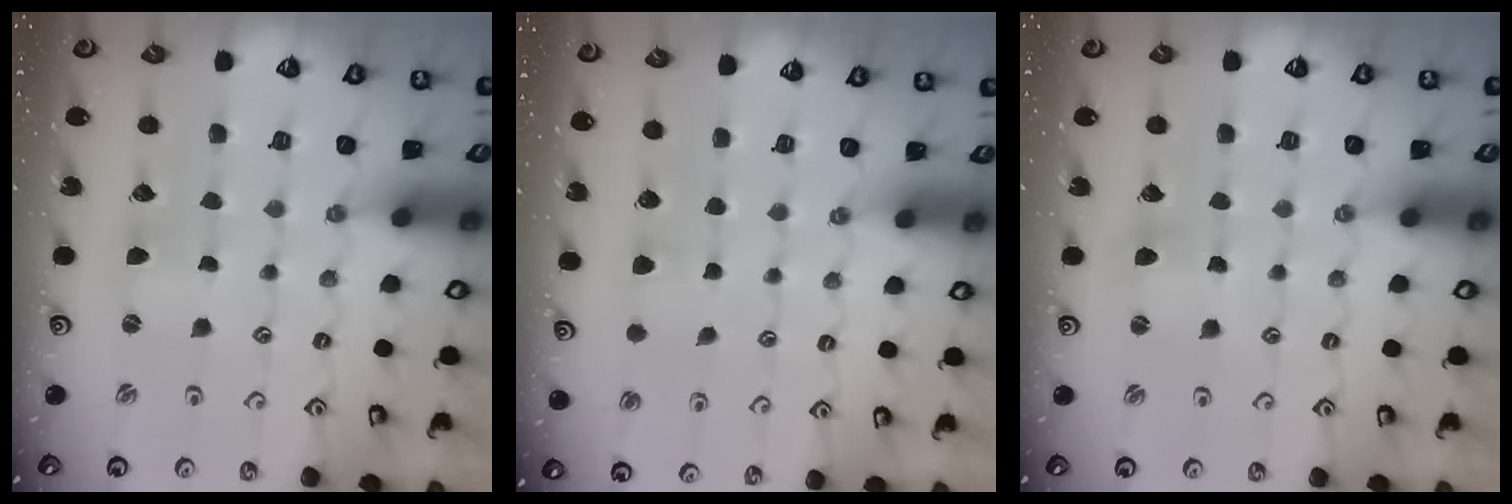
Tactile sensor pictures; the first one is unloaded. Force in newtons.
{"total": 4.1, "press": 4.1, "slide": 0.6}
{"total": 2.6, "press": 2.5, "slide": 0.3}